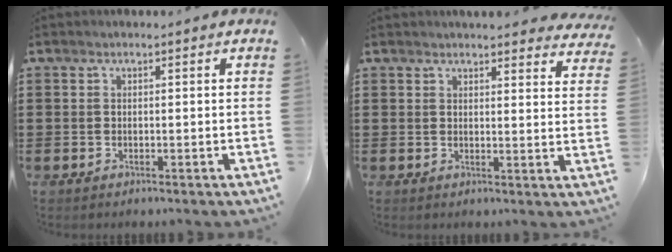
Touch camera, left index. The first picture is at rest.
{"total": 3.4, "force": [3.3, 0.1, 0.7], "torque": [-0.016, -0.012, 0.060]}